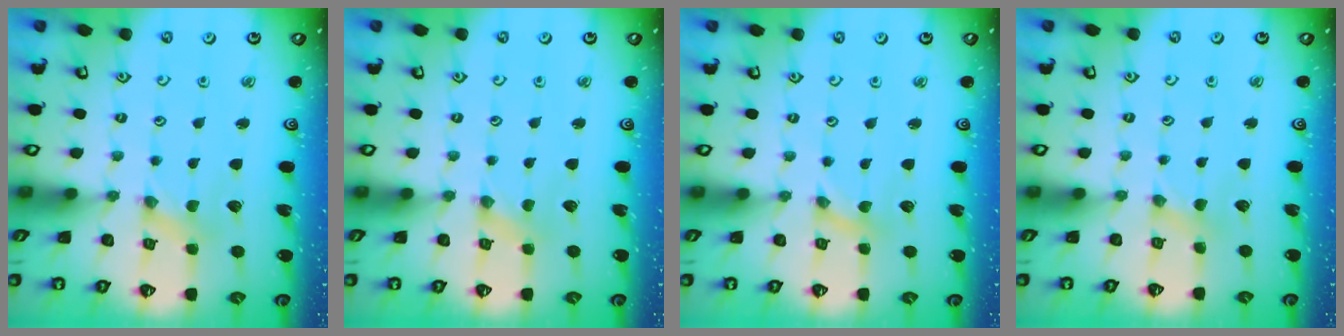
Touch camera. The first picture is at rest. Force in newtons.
{"total": 0.0}
{"total": 0.0}
{"total": 2.3, "press": 2.3, "slide": 0.3}